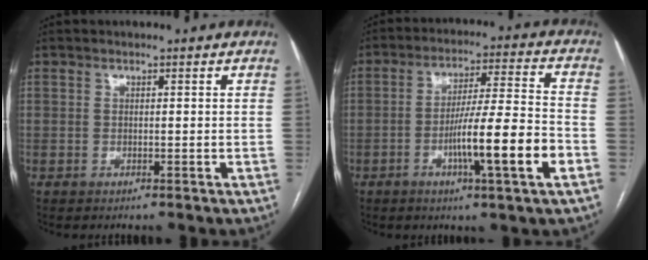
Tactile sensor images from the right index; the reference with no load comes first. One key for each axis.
{"total": 12.8, "fx": -4.5, "fy": -0.4, "fz": 12.0, "tx": -0.201, "ty": -0.001, "tz": -0.073}